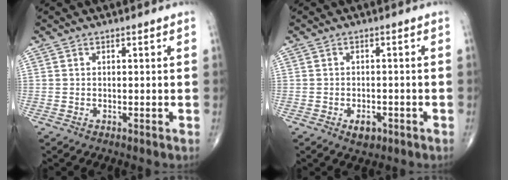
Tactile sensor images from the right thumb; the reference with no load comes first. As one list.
[{"total": 3.3, "force": [-1.6, 2.0, 2.0], "torque": [-0.018, 0.004, -0.020]}]